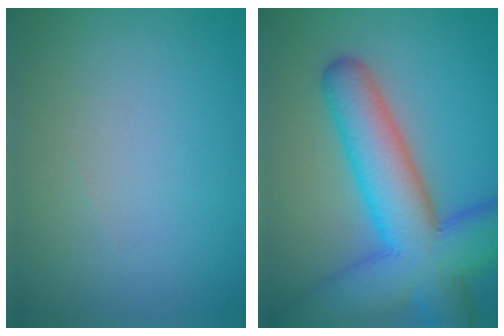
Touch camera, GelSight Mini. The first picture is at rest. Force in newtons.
{"total": 10.8, "press": 10.8, "slide": 0.5}